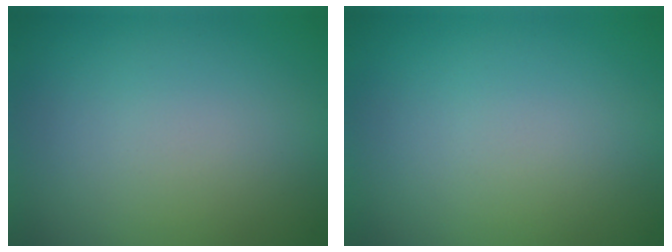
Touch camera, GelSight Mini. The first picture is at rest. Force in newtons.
{"total": 0.0}